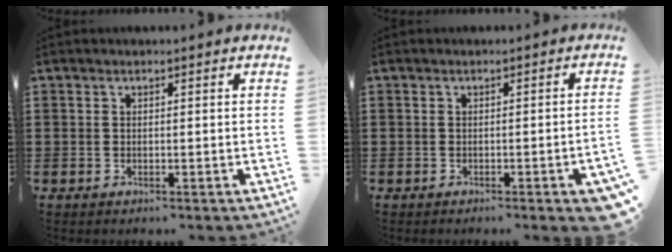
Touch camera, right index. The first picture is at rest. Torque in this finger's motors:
{"motor_torque": [2.14, 0.00, 1.05, 0.10]}